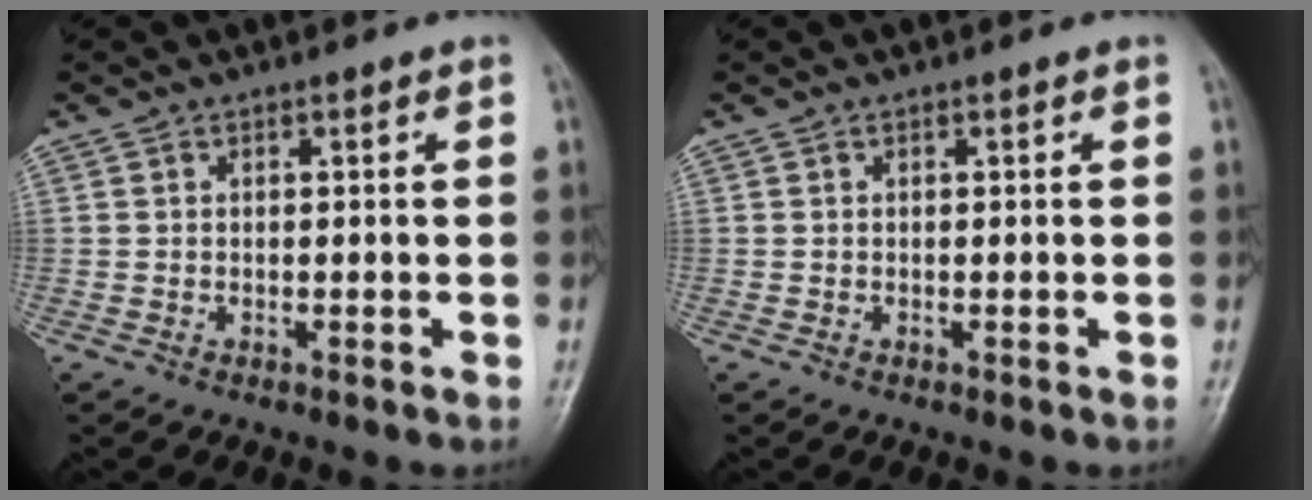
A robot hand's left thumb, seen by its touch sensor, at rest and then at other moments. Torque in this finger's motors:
{"motor_torque": [-0.21, 0.21, -0.01, -0.01, 0.00]}